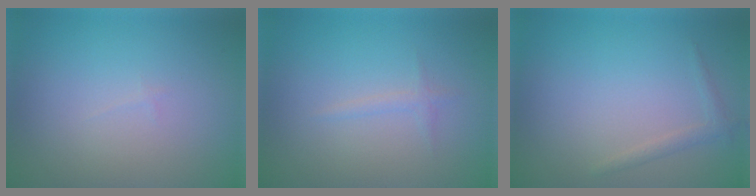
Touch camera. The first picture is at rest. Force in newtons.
{"total": 0.8, "press": 0.8, "slide": 0.0}
{"total": 1.0, "press": 1.0, "slide": 0.0}